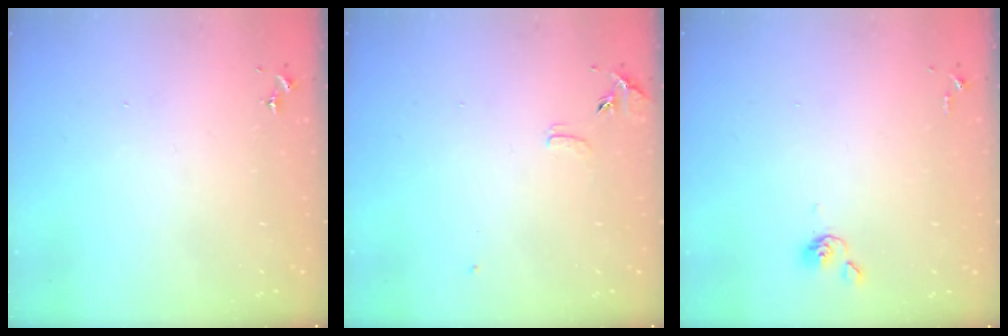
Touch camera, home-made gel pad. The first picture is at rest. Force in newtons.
{"total": 6.9, "press": 6.9, "slide": 0.6}
{"total": 3.8, "press": 3.7, "slide": 0.8}